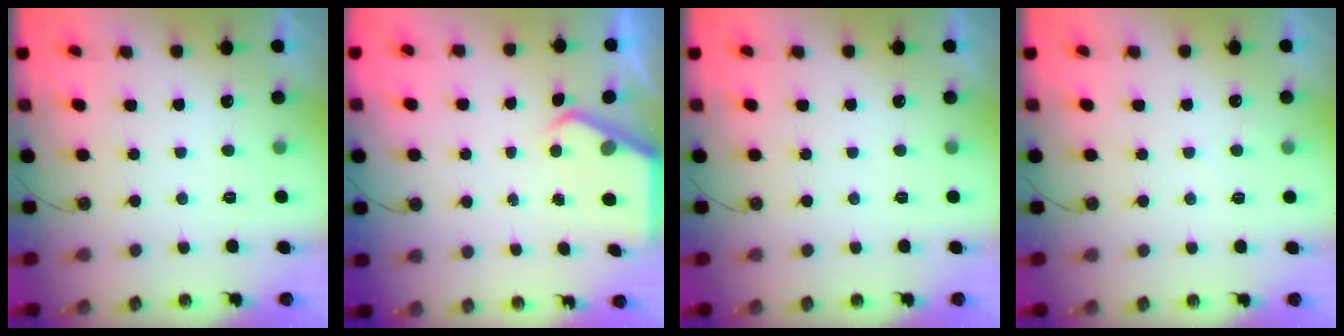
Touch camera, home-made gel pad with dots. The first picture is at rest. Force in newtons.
{"total": 4.4, "press": 4.4, "slide": 0.3}
{"total": 0.0}
{"total": 1.9, "press": 1.9, "slide": 0.3}